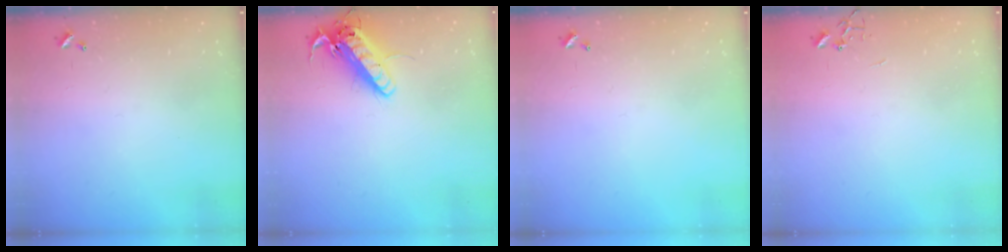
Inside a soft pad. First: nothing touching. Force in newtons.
{"total": 16.4, "press": 16.2, "slide": 2.7}
{"total": 0.0}
{"total": 0.0}